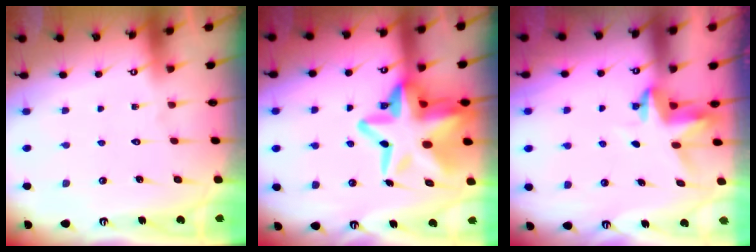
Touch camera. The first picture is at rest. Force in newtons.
{"total": 20.7, "press": 20.3, "slide": 3.6}
{"total": 3.9, "press": 3.8, "slide": 0.3}